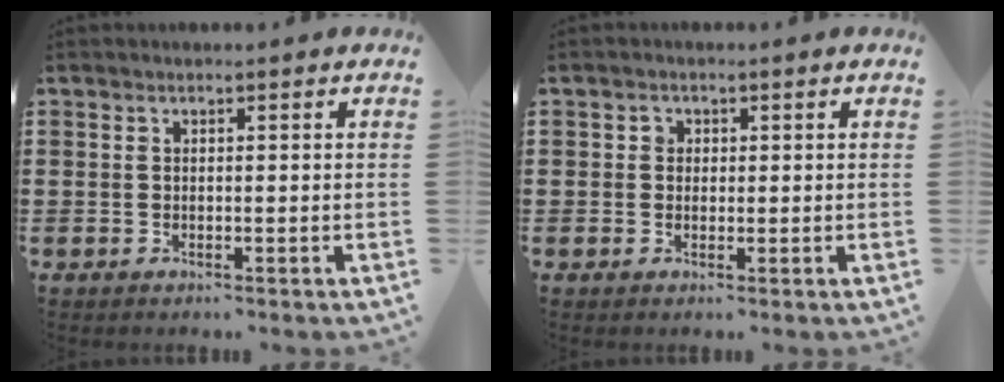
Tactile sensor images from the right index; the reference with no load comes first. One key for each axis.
{"total": 1.2, "fx": 0.2, "fy": 1.1, "fz": 0.4, "tx": -0.011, "ty": 0.006, "tz": 0.003}